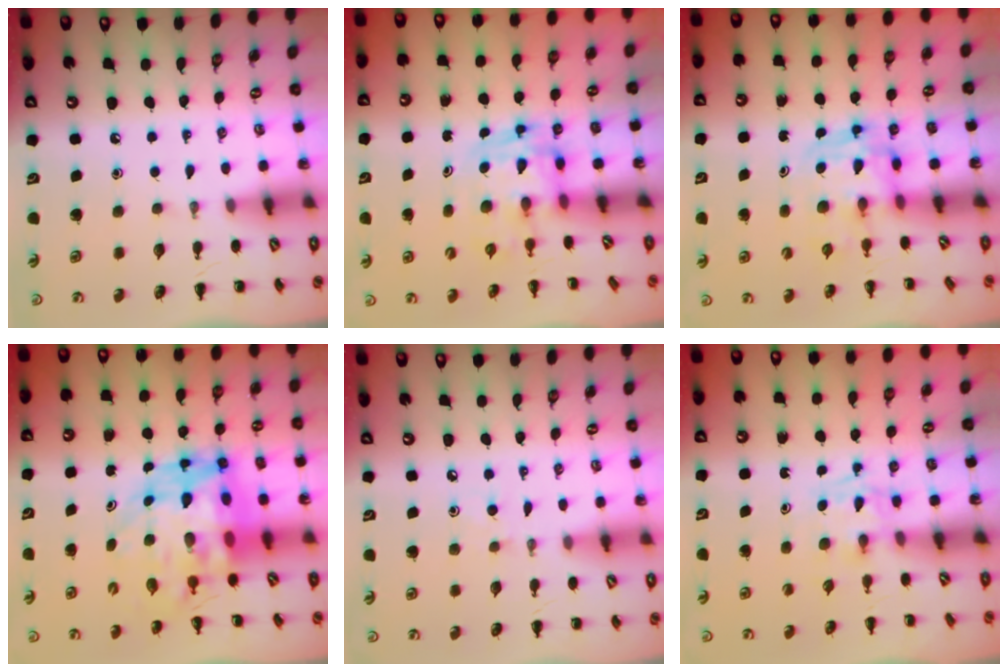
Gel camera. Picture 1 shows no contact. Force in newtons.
{"total": 3.4, "press": 3.3, "slide": 0.6}
{"total": 3.7, "press": 3.7, "slide": 0.6}
{"total": 12.5, "press": 11.9, "slide": 3.7}
{"total": 2.5, "press": 2.3, "slide": 0.9}
{"total": 2.7, "press": 2.5, "slide": 1.0}